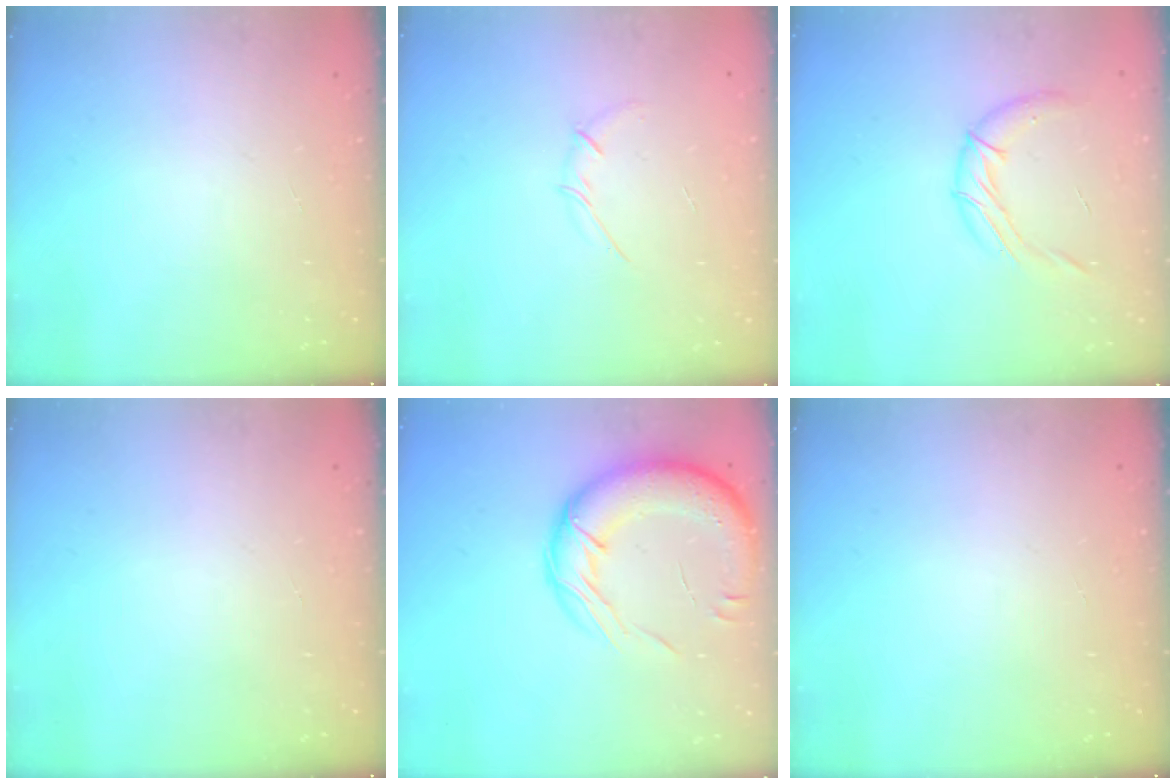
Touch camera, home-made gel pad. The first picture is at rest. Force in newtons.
{"total": 2.7, "press": 2.6, "slide": 0.8}
{"total": 10.0, "press": 10.0, "slide": 0.9}
{"total": 0.0}
{"total": 19.3, "press": 18.8, "slide": 3.9}
{"total": 0.0}